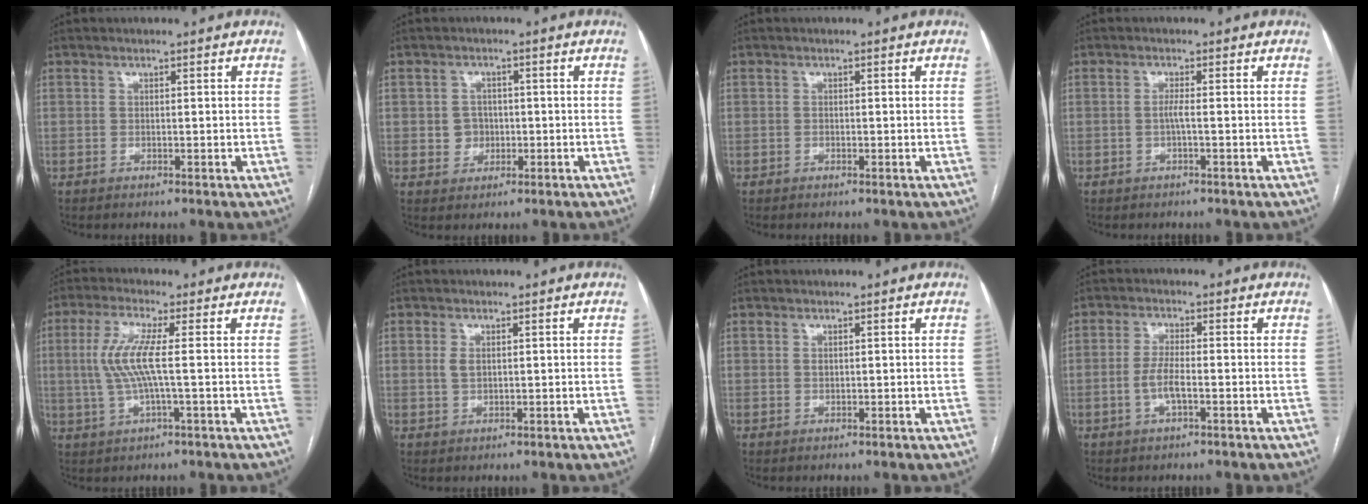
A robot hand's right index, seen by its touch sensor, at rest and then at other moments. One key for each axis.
{"total": 3.0, "fx": -0.3, "fy": 2.9, "fz": 0.8, "tx": -0.005, "ty": 0.007, "tz": -0.001}
{"total": 0.0}
{"total": 1.4, "fx": -0.3, "fy": -0.1, "fz": 1.3, "tx": -0.026, "ty": 0.001, "tz": -0.007}
{"total": 7.1, "fx": 0.4, "fy": 0.8, "fz": 7.1, "tx": -0.157, "ty": 0.008, "tz": 0.006}
{"total": 1.8, "fx": 0.4, "fy": 1.1, "fz": 1.4, "tx": -0.028, "ty": 0.001, "tz": 0.009}
{"total": 0.6, "fx": 0.2, "fy": 0.4, "fz": 0.4, "tx": -0.006, "ty": 0.000, "tz": 0.004}
{"total": 3.8, "fx": -1.2, "fy": 0.8, "fz": 3.5, "tx": -0.076, "ty": -0.001, "tz": -0.022}